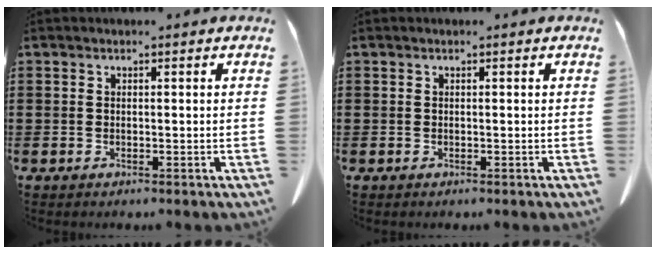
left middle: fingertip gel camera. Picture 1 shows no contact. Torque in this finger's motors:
{"motor_torque": [0.21, -0.05, -0.07, 0.00]}